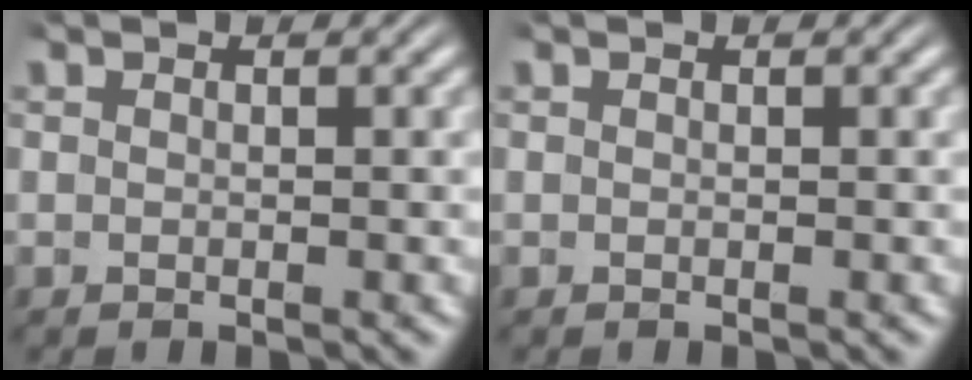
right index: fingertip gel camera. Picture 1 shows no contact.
{"total": 0.0}